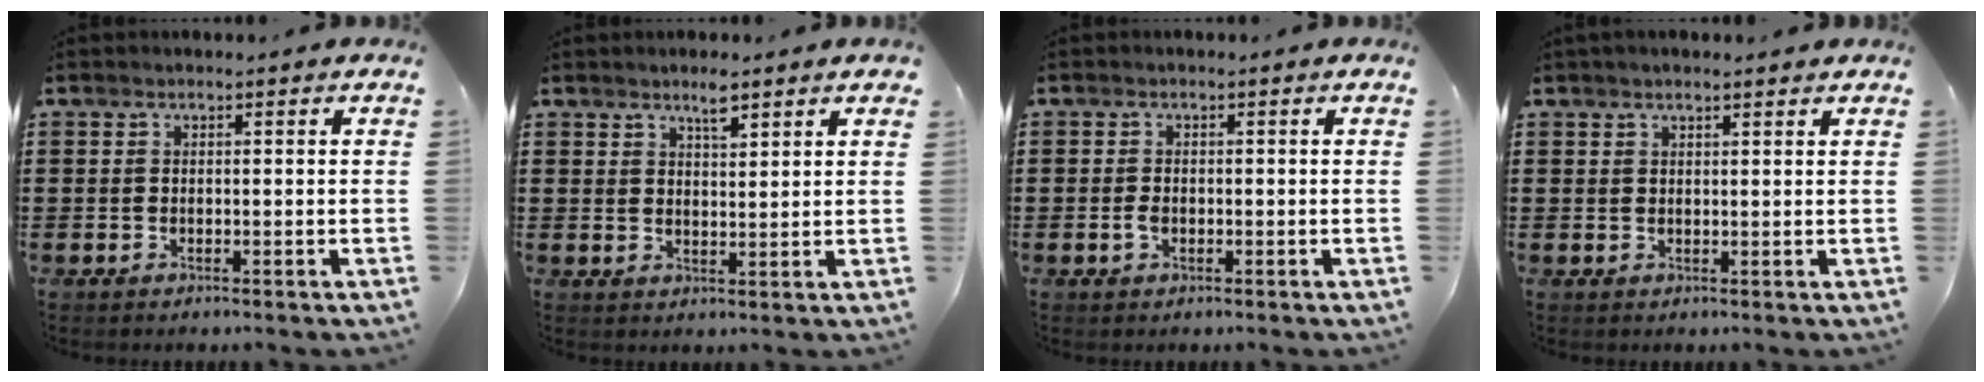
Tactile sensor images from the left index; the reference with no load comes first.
{"total": 3.4, "force": [2.7, 0.7, 1.8], "torque": [-0.030, 0.004, 0.047]}
{"total": 1.5, "force": [-0.5, 0.9, 1.1], "torque": [-0.030, -0.003, -0.011]}
{"total": 1.4, "force": [1.2, 0.2, 0.7], "torque": [-0.014, 0.002, 0.022]}